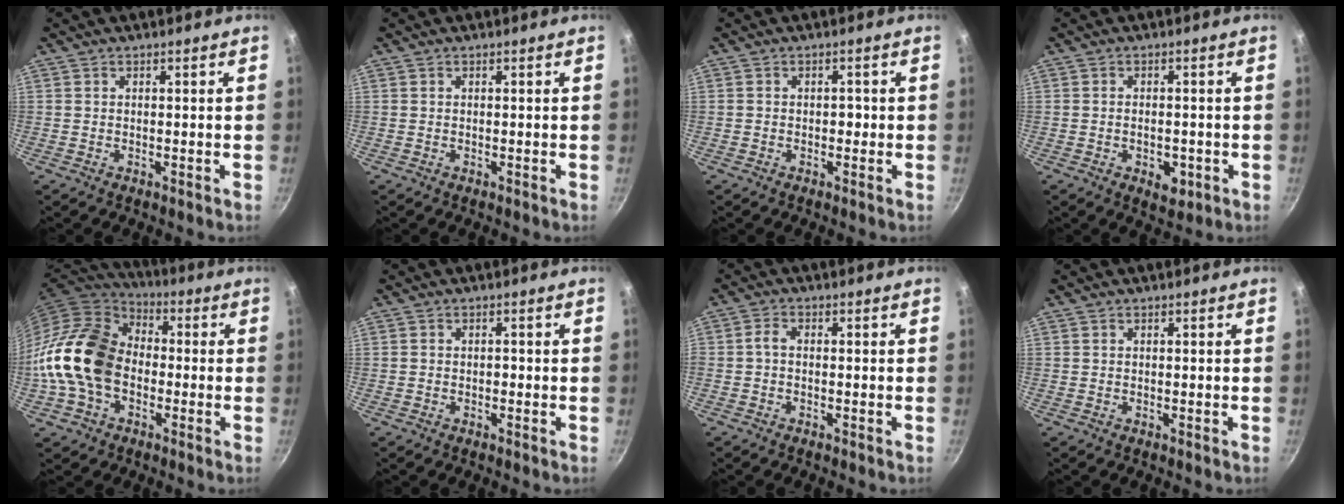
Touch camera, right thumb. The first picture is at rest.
{"total": 0.0}
{"total": 1.4, "force": [-0.3, 1.1, 0.8], "torque": [-0.006, 0.006, -0.007]}
{"total": 4.4, "force": [-1.5, 2.6, 3.2], "torque": [-0.037, 0.005, -0.017]}
{"total": 17.1, "force": [-2.4, 12.6, 11.2], "torque": [-0.180, 0.037, -0.061]}
{"total": 0.8, "force": [-0.4, 0.5, 0.4], "torque": [-0.009, 0.005, -0.006]}
{"total": 2.2, "force": [-0.4, 0.8, 2.0], "torque": [-0.056, 0.010, -0.015]}
{"total": 0.0}